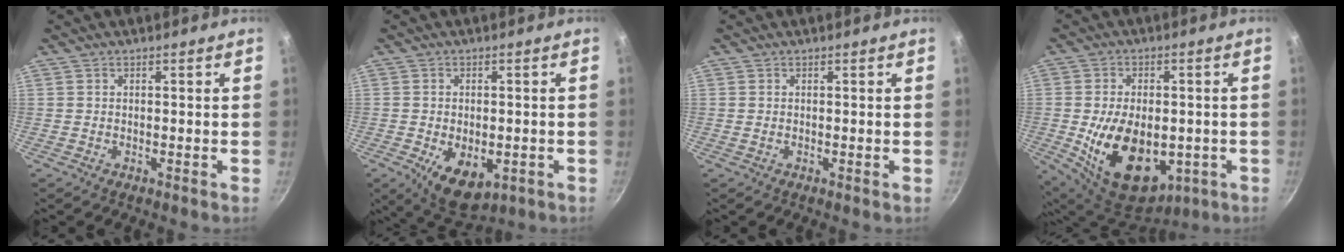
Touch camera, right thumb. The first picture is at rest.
{"total": 9.3, "force": [-2.6, 5.6, 7.0], "torque": [-0.084, -0.005, -0.024]}
{"total": 0.0}
{"total": 18.8, "force": [-3.3, 11.9, 14.2], "torque": [-0.219, -0.006, -0.032]}